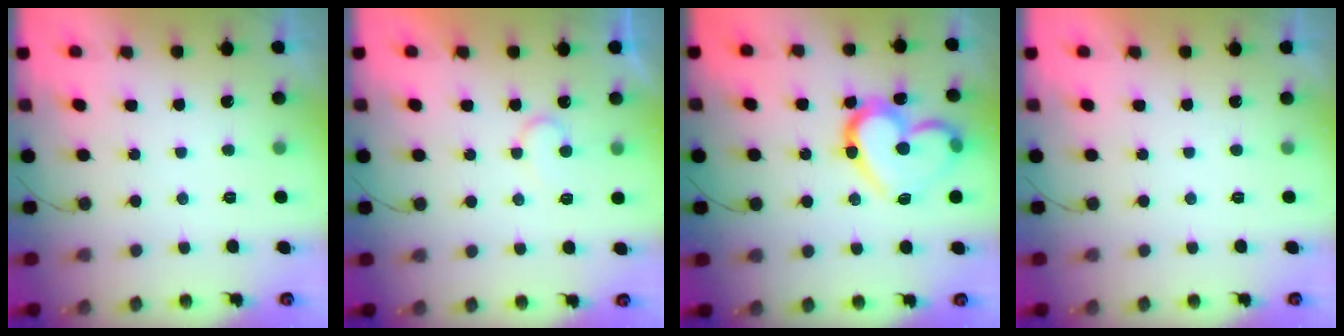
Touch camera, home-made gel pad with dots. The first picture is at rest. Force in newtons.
{"total": 8.4, "press": 8.4, "slide": 0.7}
{"total": 17.2, "press": 17.2, "slide": 1.2}
{"total": 1.6, "press": 1.6, "slide": 0.0}